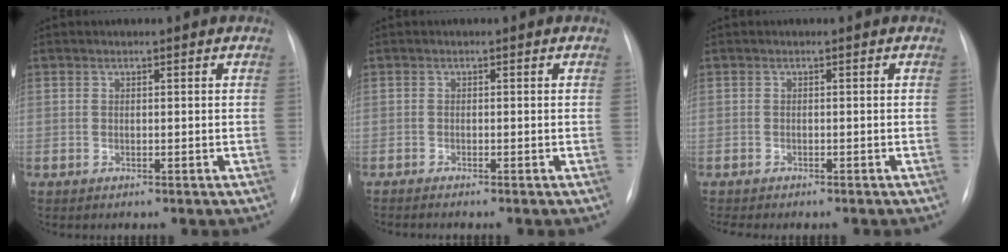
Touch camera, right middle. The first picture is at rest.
{"total": 1.9, "force": [-1.6, -0.2, 1.0], "torque": [-0.015, -0.005, -0.019]}
{"total": 4.2, "force": [-3.7, 0.7, 2.0], "torque": [-0.023, -0.006, -0.042]}